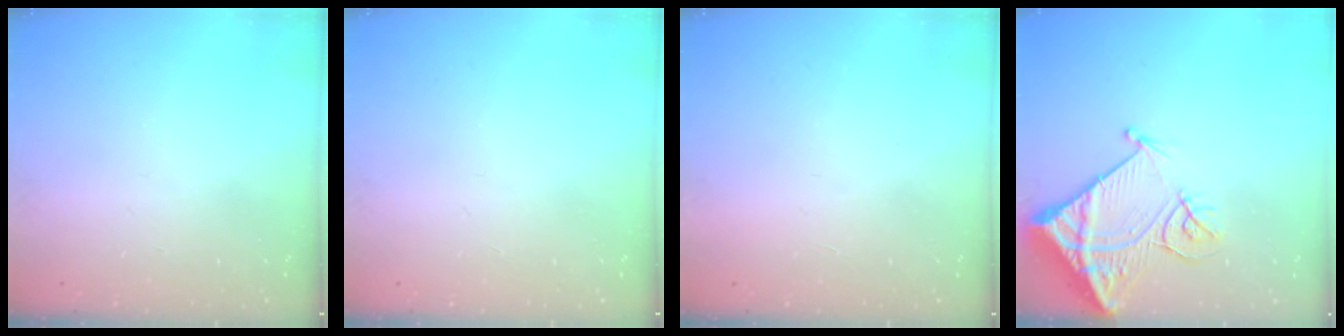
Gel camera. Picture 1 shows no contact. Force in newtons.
{"total": 0.0}
{"total": 1.5, "press": 1.5, "slide": 0.1}
{"total": 16.0, "press": 15.9, "slide": 1.8}